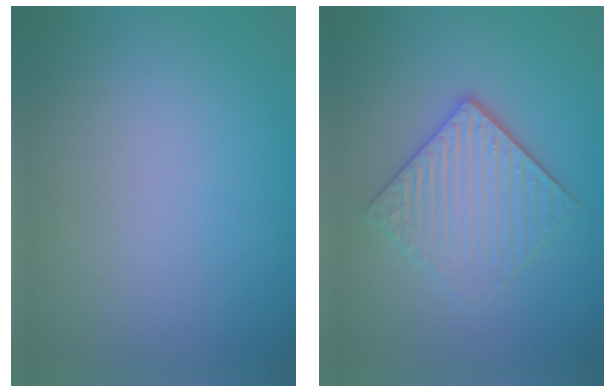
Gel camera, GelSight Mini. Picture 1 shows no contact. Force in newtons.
{"total": 4.1, "press": 3.4, "slide": 2.3}